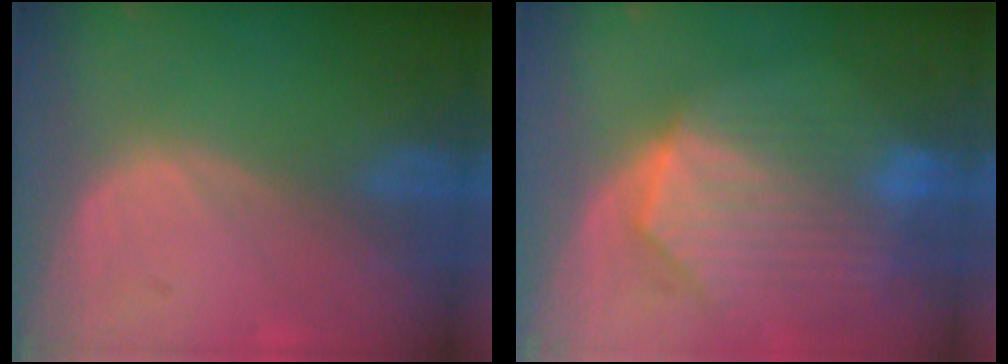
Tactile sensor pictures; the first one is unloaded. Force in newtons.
{"total": 10.2, "press": 9.0, "slide": 4.8}